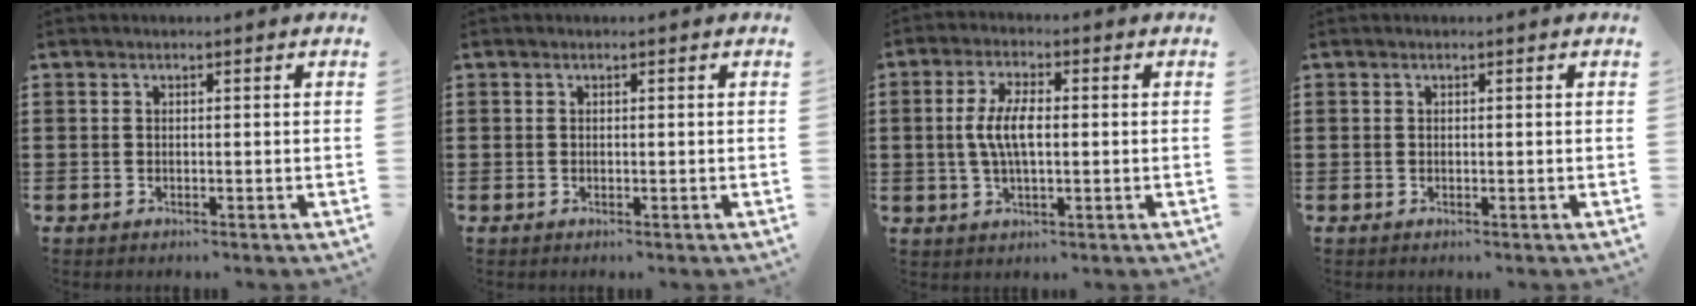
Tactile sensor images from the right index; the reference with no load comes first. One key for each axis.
{"total": 0.0}
{"total": 6.1, "fx": -0.1, "fy": 2.1, "fz": 5.7, "tx": -0.126, "ty": -0.003, "tz": -0.011}
{"total": 0.0}